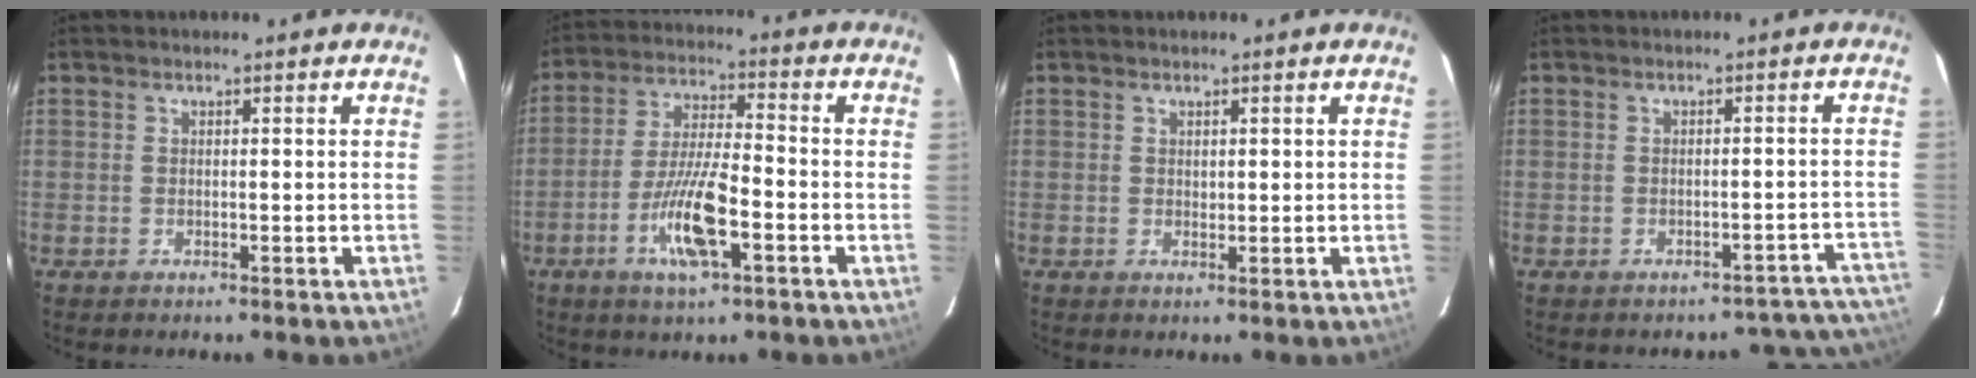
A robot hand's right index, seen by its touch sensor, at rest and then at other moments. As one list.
[{"total": 10.6, "force": [-4.2, 1.8, 9.5], "torque": [-0.184, -0.005, -0.077]}, {"total": 0.8, "force": [0.4, 0.4, 0.6], "torque": [-0.011, 0.000, 0.009]}, {"total": 8.2, "force": [-7.5, 3.3, 0.5], "torque": [0.022, 0.029, -0.067]}]